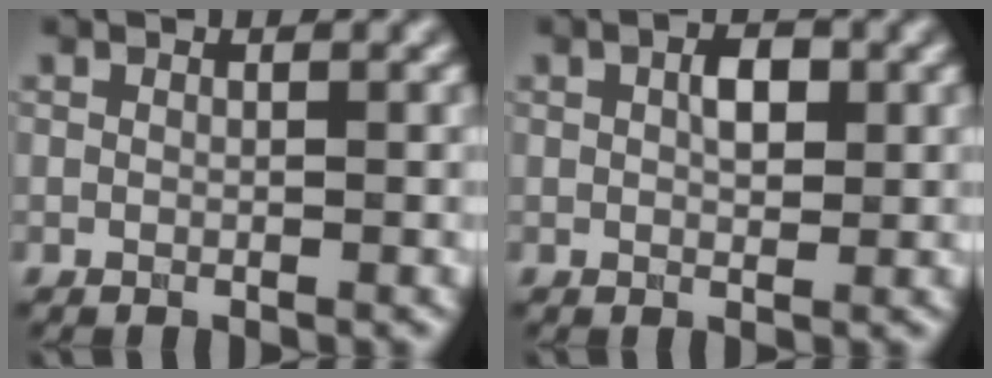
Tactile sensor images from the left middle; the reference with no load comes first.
{"total": 2.0, "force": [0.2, 0.9, 1.7], "torque": [-0.033, 0.007, 0.015]}